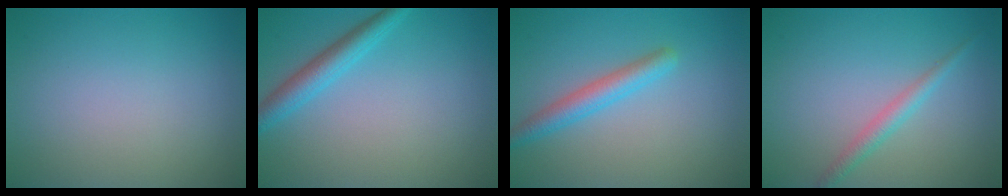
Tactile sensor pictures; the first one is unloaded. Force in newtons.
{"total": 3.0, "press": 3.0, "slide": 0.0}
{"total": 2.8, "press": 2.8, "slide": 0.2}
{"total": 1.8, "press": 1.8, "slide": 0.0}